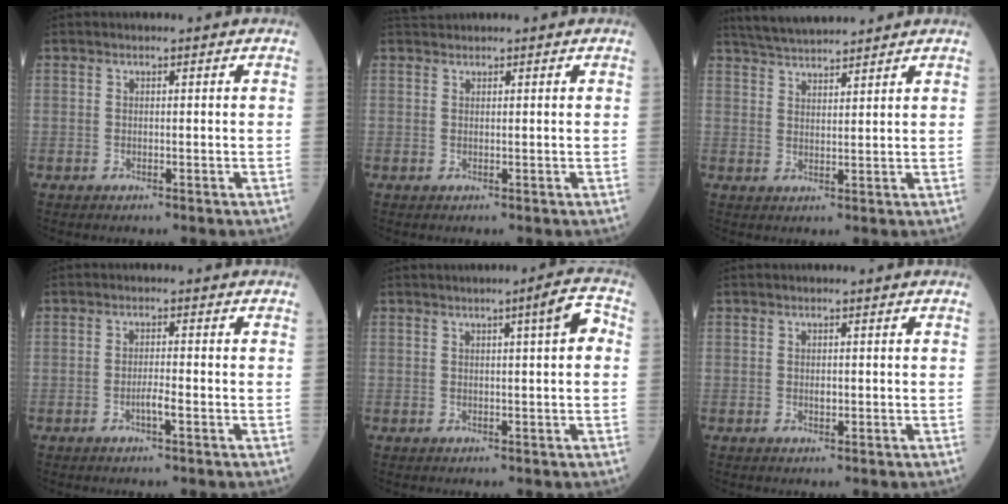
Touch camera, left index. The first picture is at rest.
{"total": 1.3, "force": [1.3, 0.1, 0.0], "torque": [-0.010, 0.017, 0.029]}
{"total": 8.0, "force": [7.5, 0.7, 2.7], "torque": [-0.055, 0.027, 0.127]}
{"total": 2.0, "force": [-1.0, 0.1, 1.7], "torque": [-0.032, -0.004, -0.021]}
{"total": 3.6, "force": [0.8, 0.1, 3.5], "torque": [-0.046, 0.011, 0.008]}
{"total": 0.8, "force": [-0.2, 0.5, 0.6], "torque": [-0.011, -0.004, -0.003]}